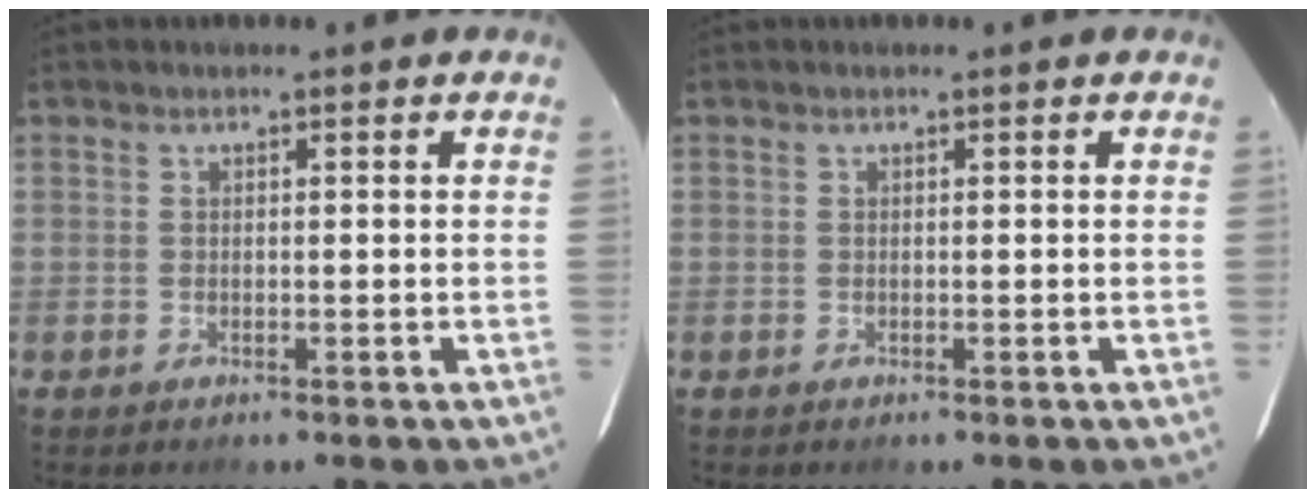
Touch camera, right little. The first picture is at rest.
{"total": 0.0}